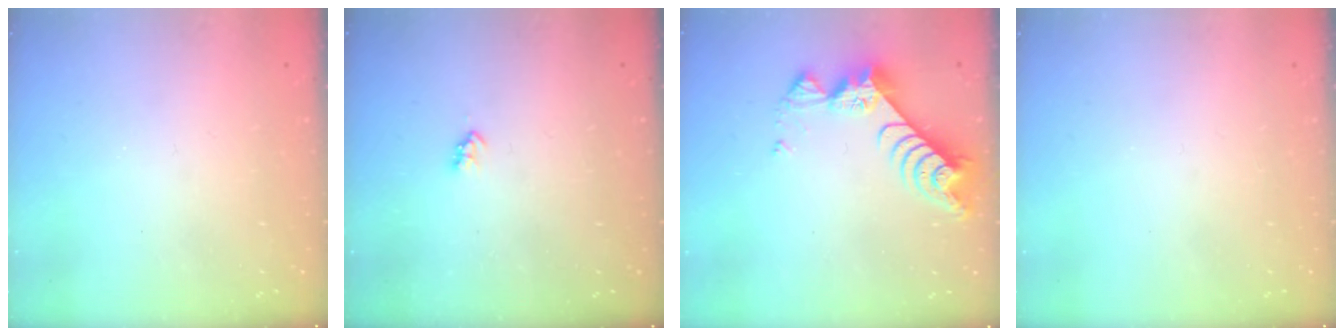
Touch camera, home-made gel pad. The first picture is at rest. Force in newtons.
{"total": 2.5, "press": 2.5, "slide": 0.4}
{"total": 9.1, "press": 9.1, "slide": 0.7}
{"total": 0.0}